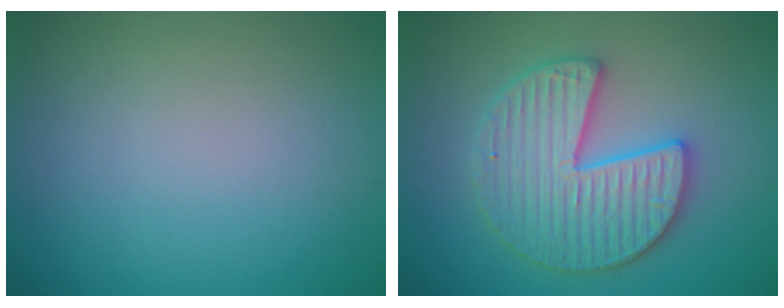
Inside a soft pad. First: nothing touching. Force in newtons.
{"total": 6.0, "press": 5.9, "slide": 1.0}